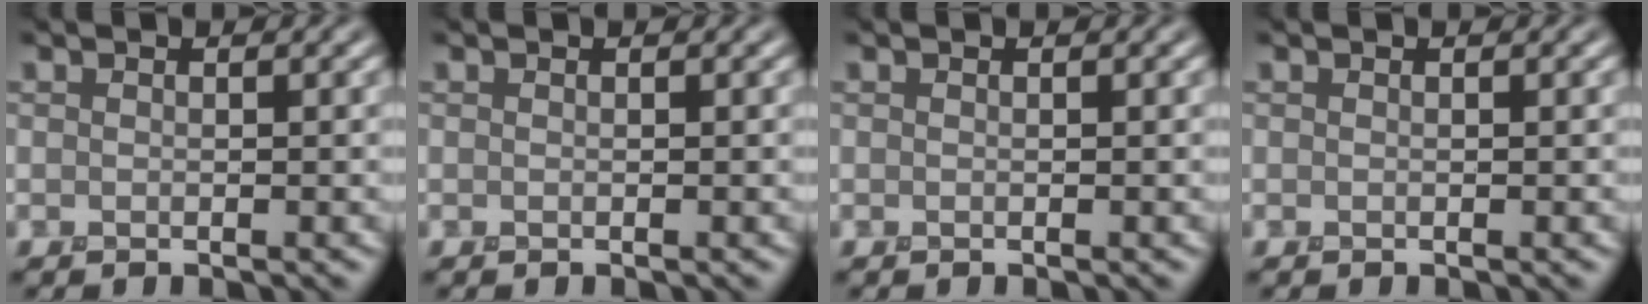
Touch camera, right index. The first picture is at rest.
{"total": 0.0}
{"total": 0.0}
{"total": 0.0}